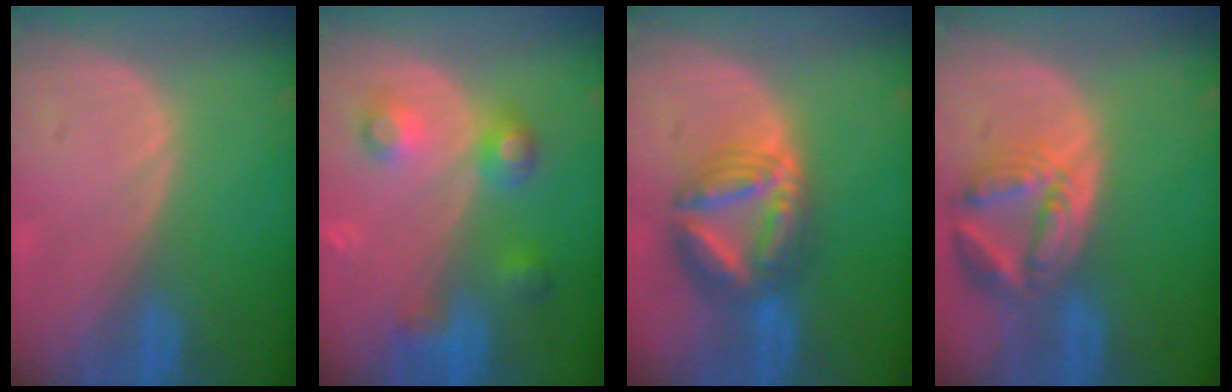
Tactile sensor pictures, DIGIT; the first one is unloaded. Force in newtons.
{"total": 5.9, "press": 5.8, "slide": 0.4}
{"total": 8.1, "press": 8.1, "slide": 0.8}
{"total": 8.1, "press": 7.2, "slide": 3.7}